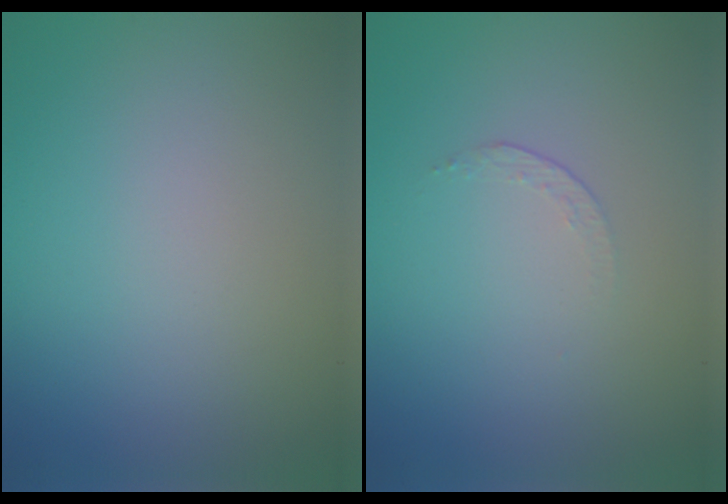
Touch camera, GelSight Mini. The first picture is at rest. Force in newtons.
{"total": 0.7, "press": 0.4, "slide": 0.6}